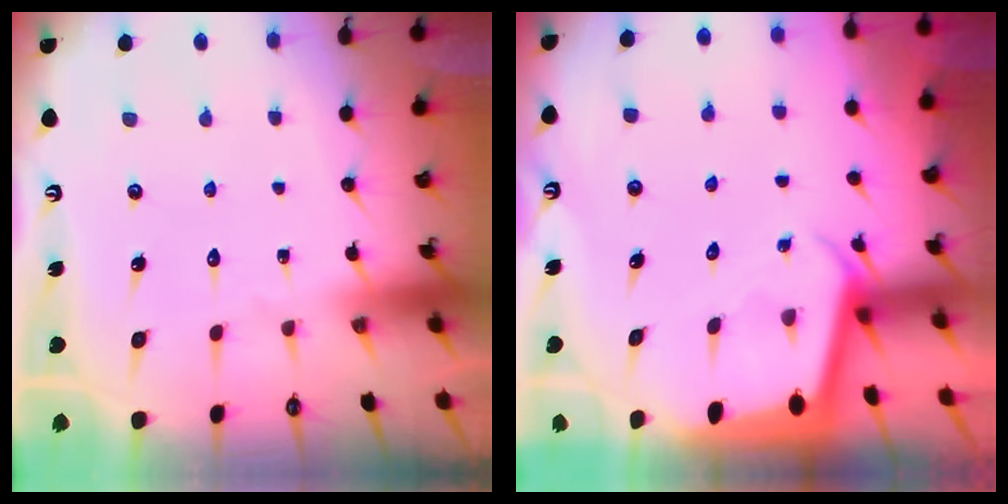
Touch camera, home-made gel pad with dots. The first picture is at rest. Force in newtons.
{"total": 2.2, "press": 2.2, "slide": 0.1}